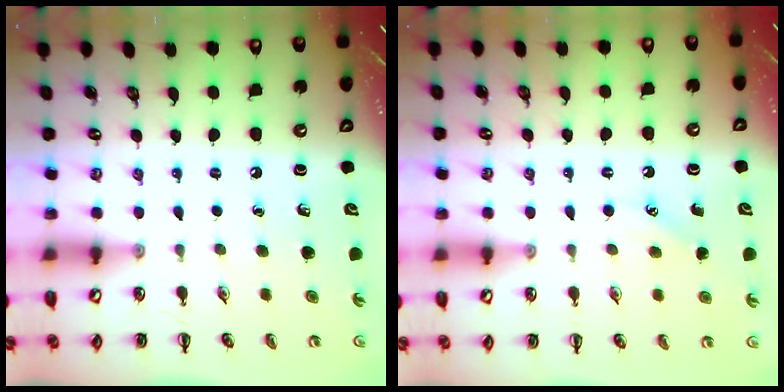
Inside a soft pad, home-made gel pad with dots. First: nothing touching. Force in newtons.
{"total": 2.5, "press": 2.5, "slide": 0.6}